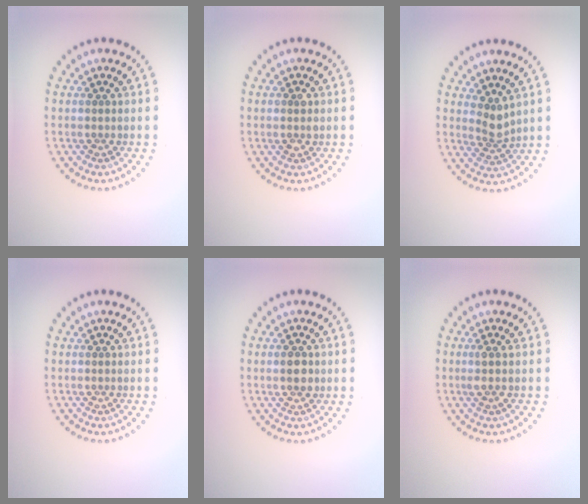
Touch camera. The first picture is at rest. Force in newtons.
{"total": 1.1, "press": 1.0, "slide": 0.3}
{"total": 1.9, "press": 1.3, "slide": 1.4}
{"total": 0.0}
{"total": 1.6, "press": 1.6, "slide": 0.1}
{"total": 0.8, "press": 0.6, "slide": 0.6}